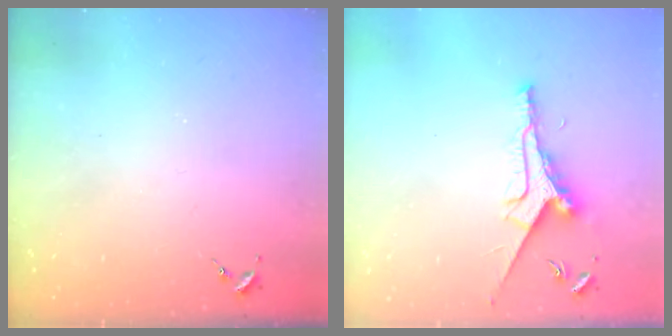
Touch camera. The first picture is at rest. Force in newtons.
{"total": 9.5, "press": 9.5, "slide": 0.8}